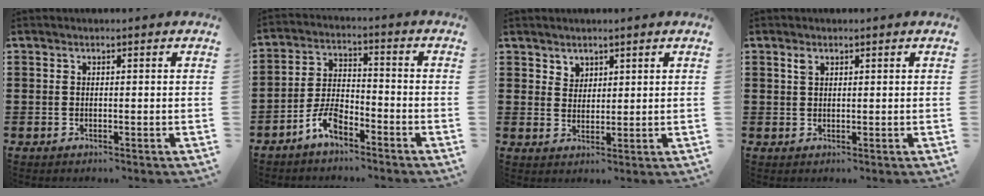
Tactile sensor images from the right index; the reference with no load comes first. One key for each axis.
{"total": 5.6, "fx": -3.9, "fy": 2.3, "fz": 3.4, "tx": -0.083, "ty": 0.007, "tz": -0.081}
{"total": 2.8, "fx": 2.2, "fy": 1.8, "fz": 0.0, "tx": -0.008, "ty": 0.005, "tz": 0.043}
{"total": 1.3, "fx": 0.7, "fy": 0.7, "fz": 0.7, "tx": -0.018, "ty": 0.004, "tz": 0.014}